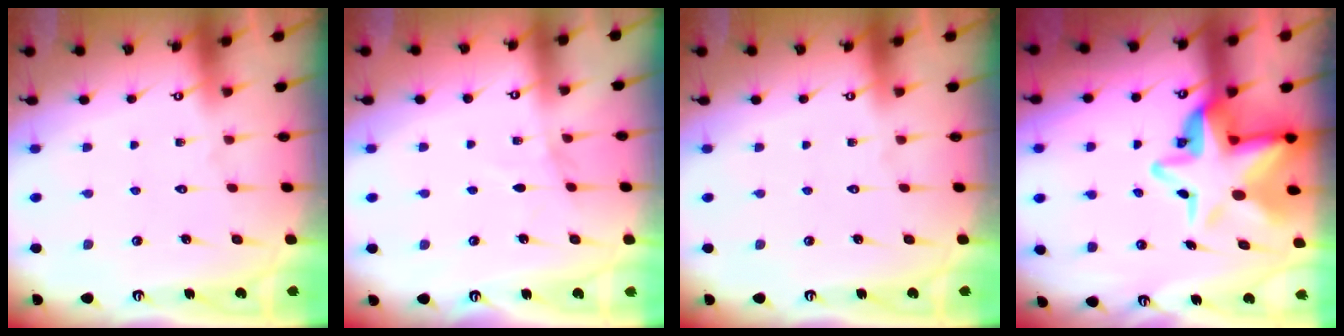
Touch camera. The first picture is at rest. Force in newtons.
{"total": 3.1, "press": 3.1, "slide": 0.4}
{"total": 0.0}
{"total": 13.6, "press": 13.5, "slide": 2.3}